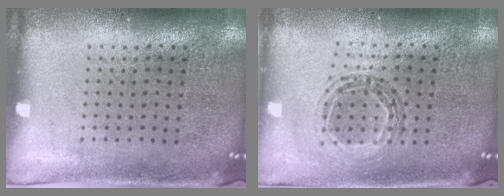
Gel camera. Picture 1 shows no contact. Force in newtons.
{"total": 0.9, "press": 0.9, "slide": 0.2}